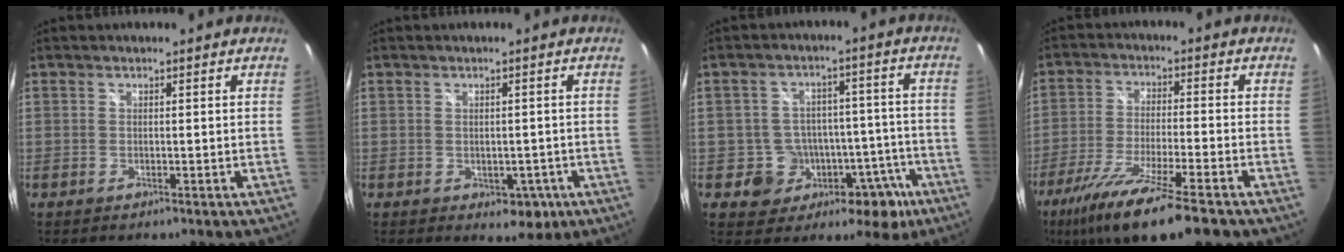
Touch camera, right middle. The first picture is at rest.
{"total": 4.6, "force": [-1.7, 3.2, 2.7], "torque": [-0.038, -0.006, -0.015]}
{"total": 12.5, "force": [-5.8, 9.8, 5.2], "torque": [-0.077, 0.033, -0.058]}
{"total": 15.9, "force": [-11.0, 1.9, 11.2], "torque": [-0.226, -0.048, -0.194]}